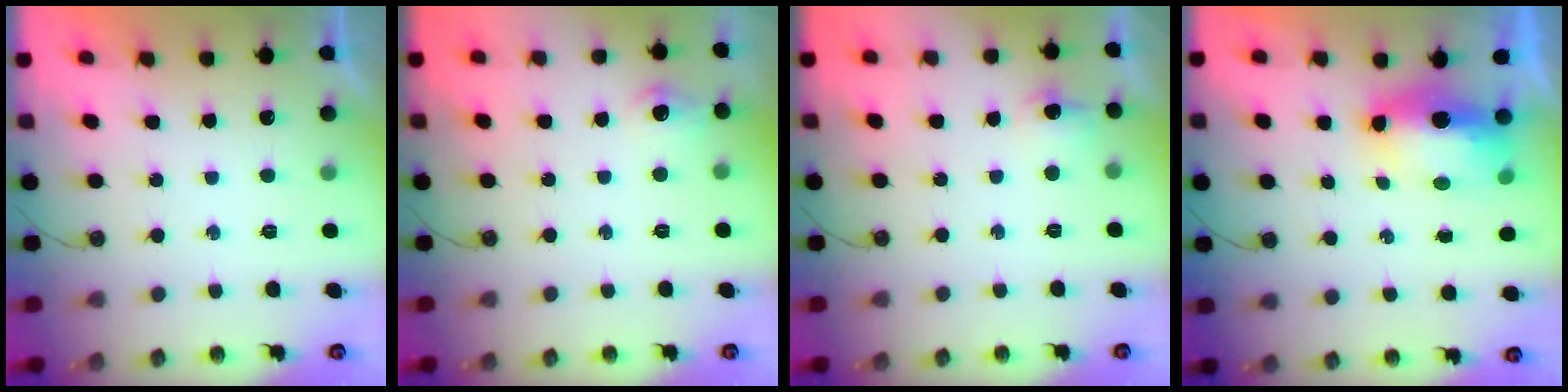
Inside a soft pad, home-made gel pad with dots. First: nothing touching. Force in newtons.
{"total": 7.1, "press": 7.1, "slide": 0.5}
{"total": 6.4, "press": 6.4, "slide": 0.4}
{"total": 7.6, "press": 7.5, "slide": 1.1}